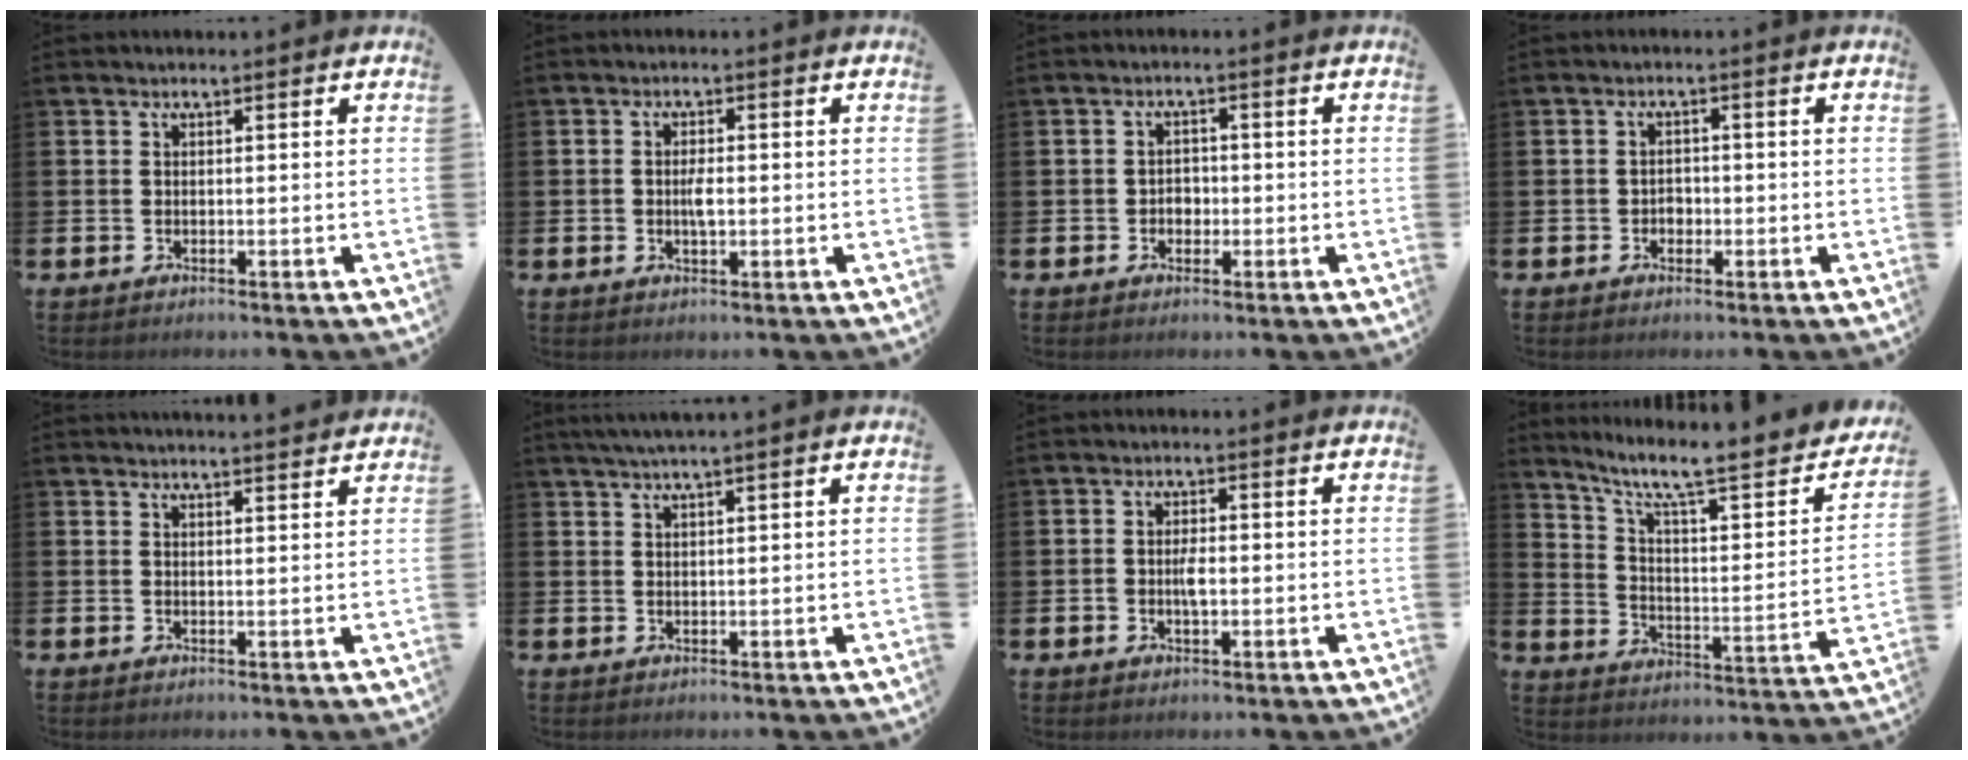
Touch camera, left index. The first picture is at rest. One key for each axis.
{"total": 2.3, "fx": -0.1, "fy": 1.0, "fz": 2.0, "tx": -0.024, "ty": -0.003, "tz": -0.006}
{"total": 2.0, "fx": -0.6, "fy": 1.7, "fz": 0.9, "tx": -0.004, "ty": -0.001, "tz": -0.019}
{"total": 1.7, "fx": -0.5, "fy": 1.5, "fz": 0.6, "tx": 0.002, "ty": -0.001, "tz": -0.017}
{"total": 2.2, "fx": 2.1, "fy": -0.1, "fz": 0.0, "tx": 0.006, "ty": -0.015, "tz": 0.037}
{"total": 2.1, "fx": 1.7, "fy": -0.3, "fz": 1.2, "tx": -0.030, "ty": 0.004, "tz": 0.031}
{"total": 2.6, "fx": -0.3, "fy": 1.3, "fz": 2.2, "tx": -0.027, "ty": -0.003, "tz": -0.009}
{"total": 8.3, "fx": 6.1, "fy": 2.0, "fz": 5.3, "tx": -0.112, "ty": -0.048, "tz": 0.090}